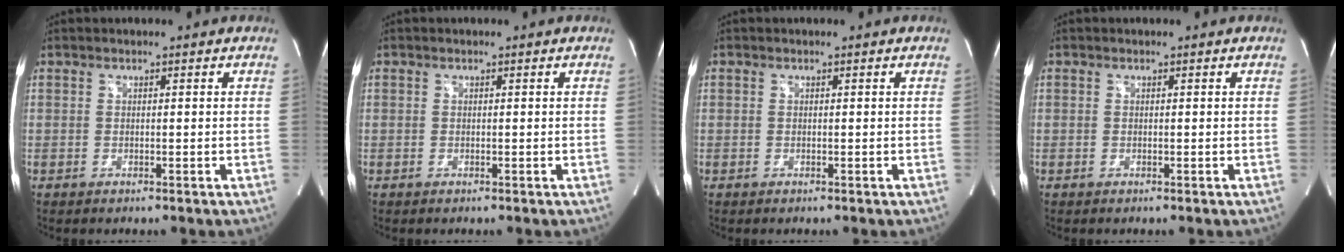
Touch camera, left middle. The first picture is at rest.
{"total": 0.0}
{"total": 0.0}
{"total": 0.0}